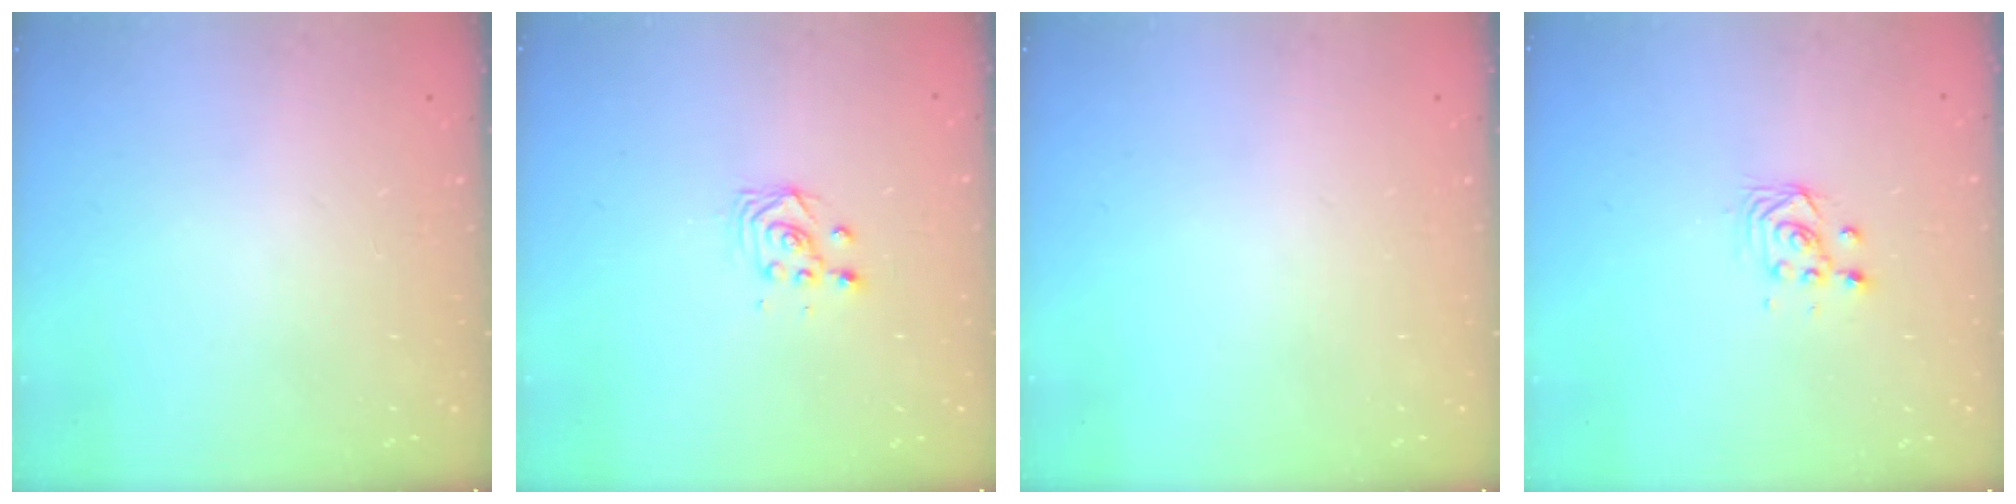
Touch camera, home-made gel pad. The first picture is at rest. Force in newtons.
{"total": 2.9, "press": 2.9, "slide": 0.1}
{"total": 0.0}
{"total": 3.3, "press": 3.1, "slide": 1.0}